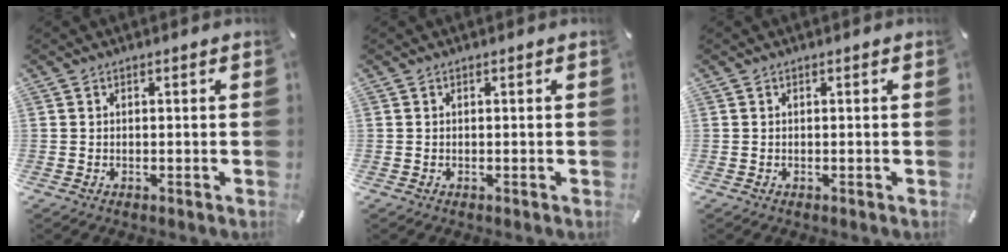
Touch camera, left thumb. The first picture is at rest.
{"total": 0.0}
{"total": 0.0}